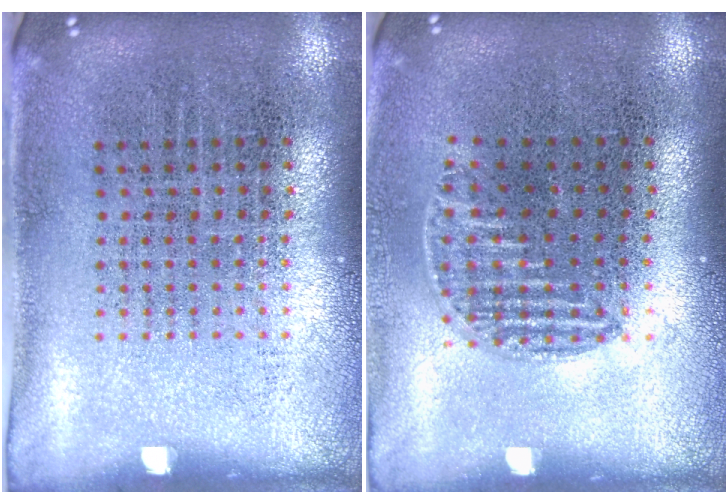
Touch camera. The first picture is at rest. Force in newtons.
{"total": 1.0, "press": 0.8, "slide": 0.6}